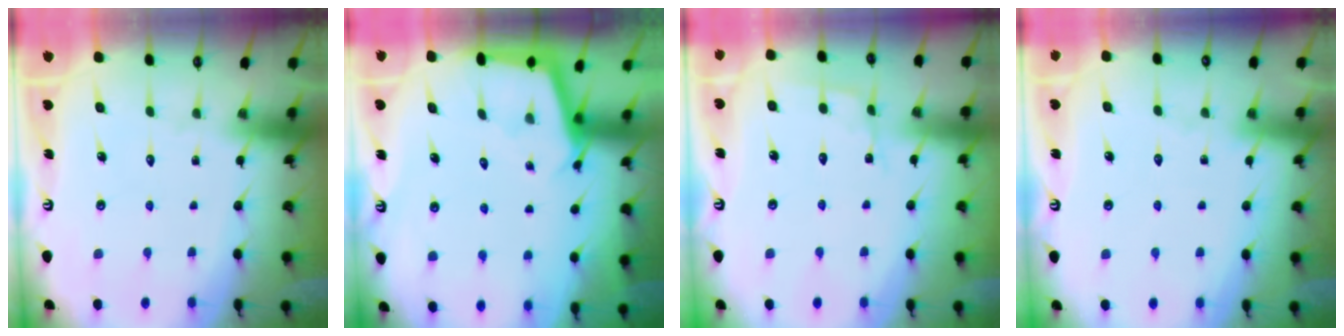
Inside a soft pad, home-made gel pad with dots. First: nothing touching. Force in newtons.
{"total": 2.7, "press": 2.7, "slide": 0.3}
{"total": 3.5, "press": 3.5, "slide": 0.4}
{"total": 3.6, "press": 3.5, "slide": 0.6}